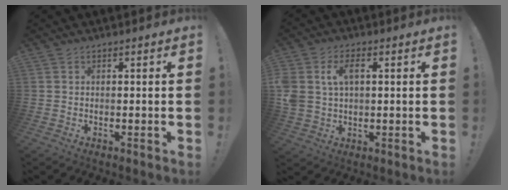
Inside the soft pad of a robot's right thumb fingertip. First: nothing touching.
{"total": 7.5, "force": [1.8, 5.1, 5.2], "torque": [-0.100, 0.002, 0.030]}